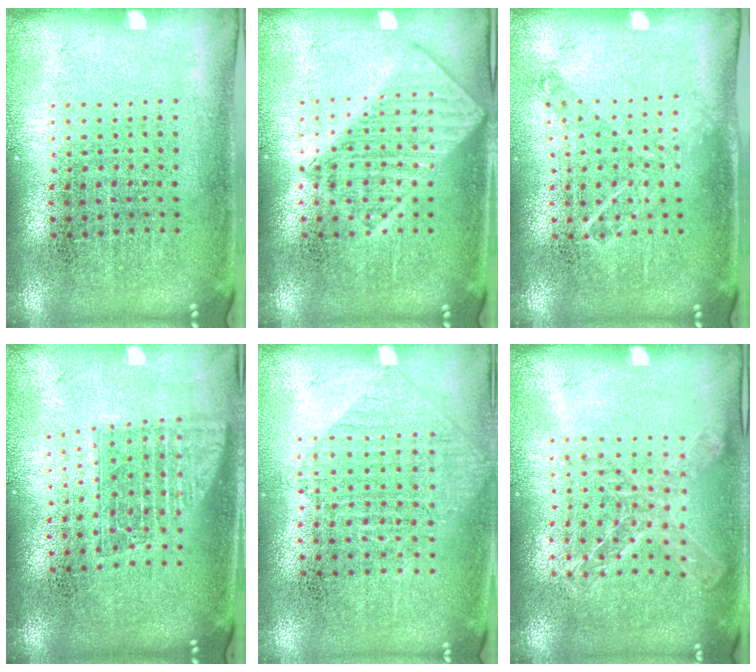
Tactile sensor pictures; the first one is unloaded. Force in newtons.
{"total": 2.9, "press": 2.9, "slide": 0.3}
{"total": 0.8, "press": 0.8, "slide": 0.2}
{"total": 1.5, "press": 1.2, "slide": 0.9}
{"total": 1.0, "press": 0.9, "slide": 0.2}
{"total": 1.2, "press": 1.2, "slide": 0.1}